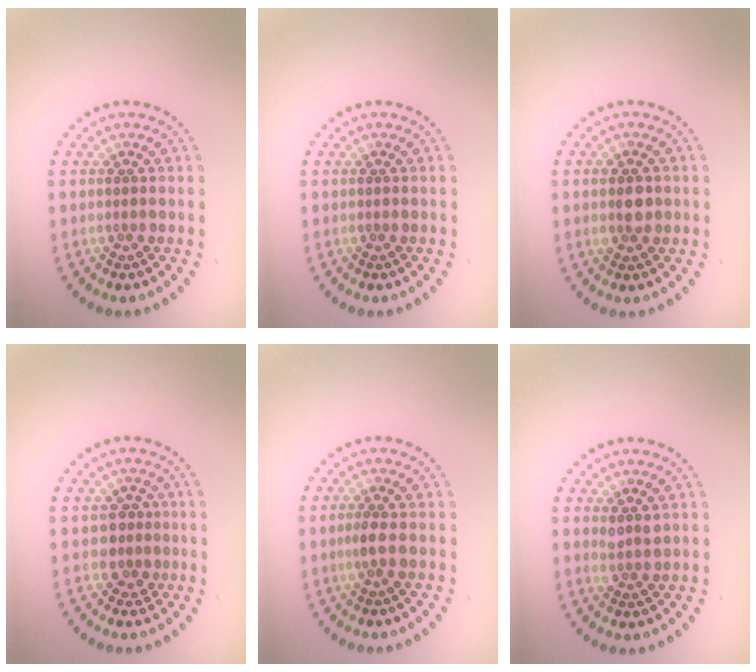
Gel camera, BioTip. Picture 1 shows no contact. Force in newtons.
{"total": 0.0}
{"total": 2.6, "press": 2.6, "slide": 0.3}
{"total": 2.0, "press": 1.7, "slide": 1.2}
{"total": 0.9, "press": 0.8, "slide": 0.4}
{"total": 1.4, "press": 1.3, "slide": 0.6}